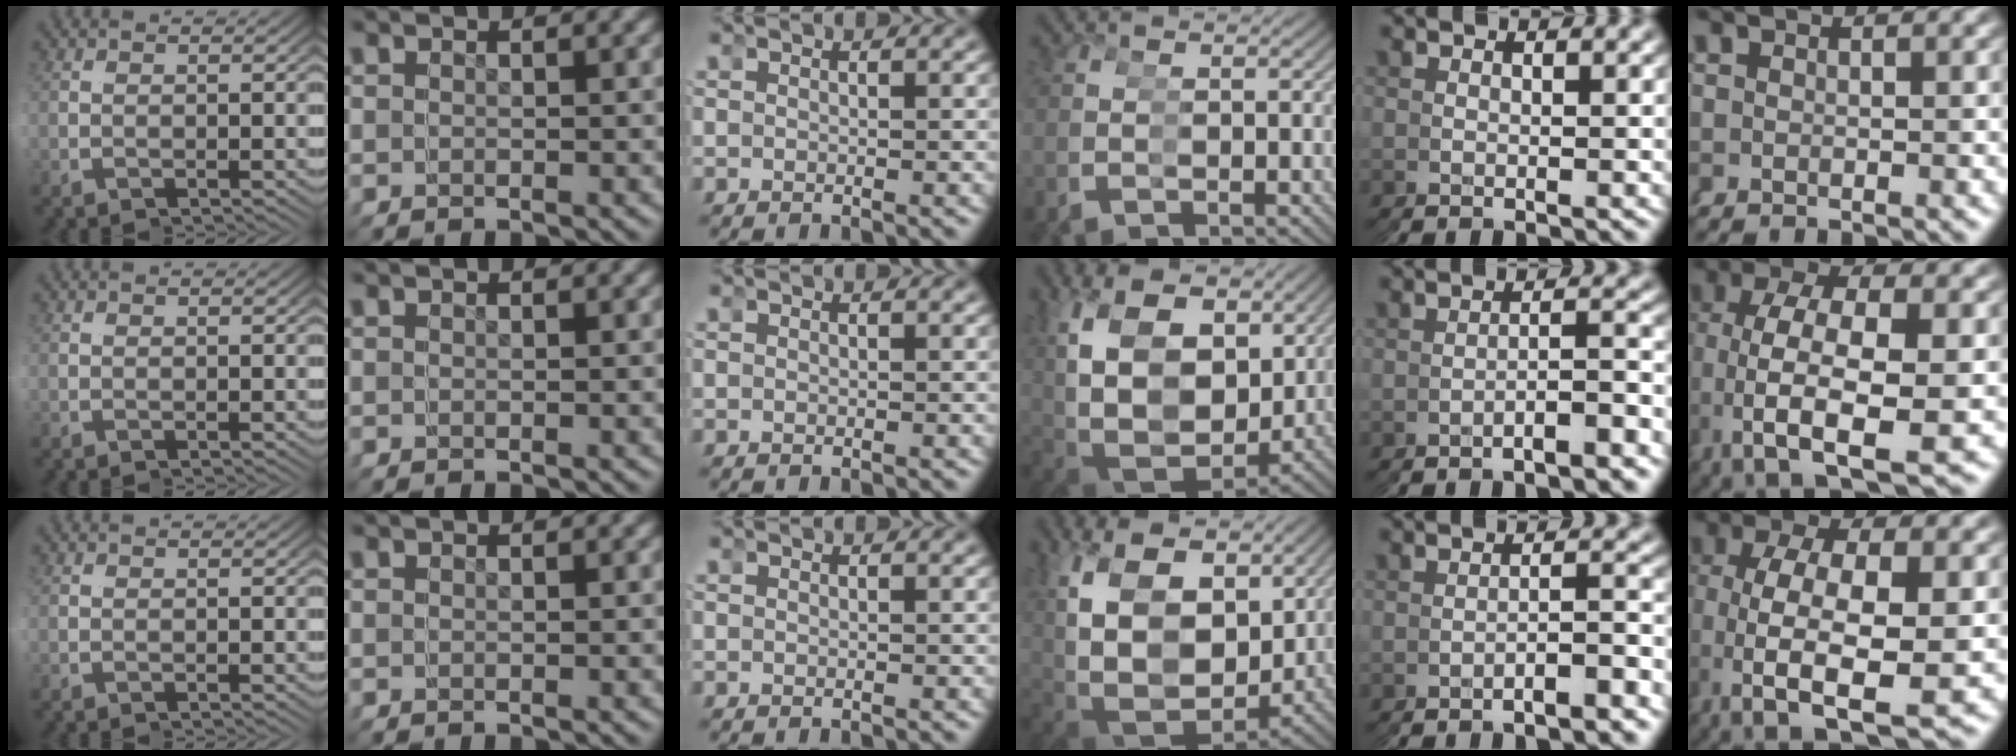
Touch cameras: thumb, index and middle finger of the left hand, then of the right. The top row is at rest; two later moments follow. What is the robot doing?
{"motion": "grasp_and_lifting", "object": "bandage"}